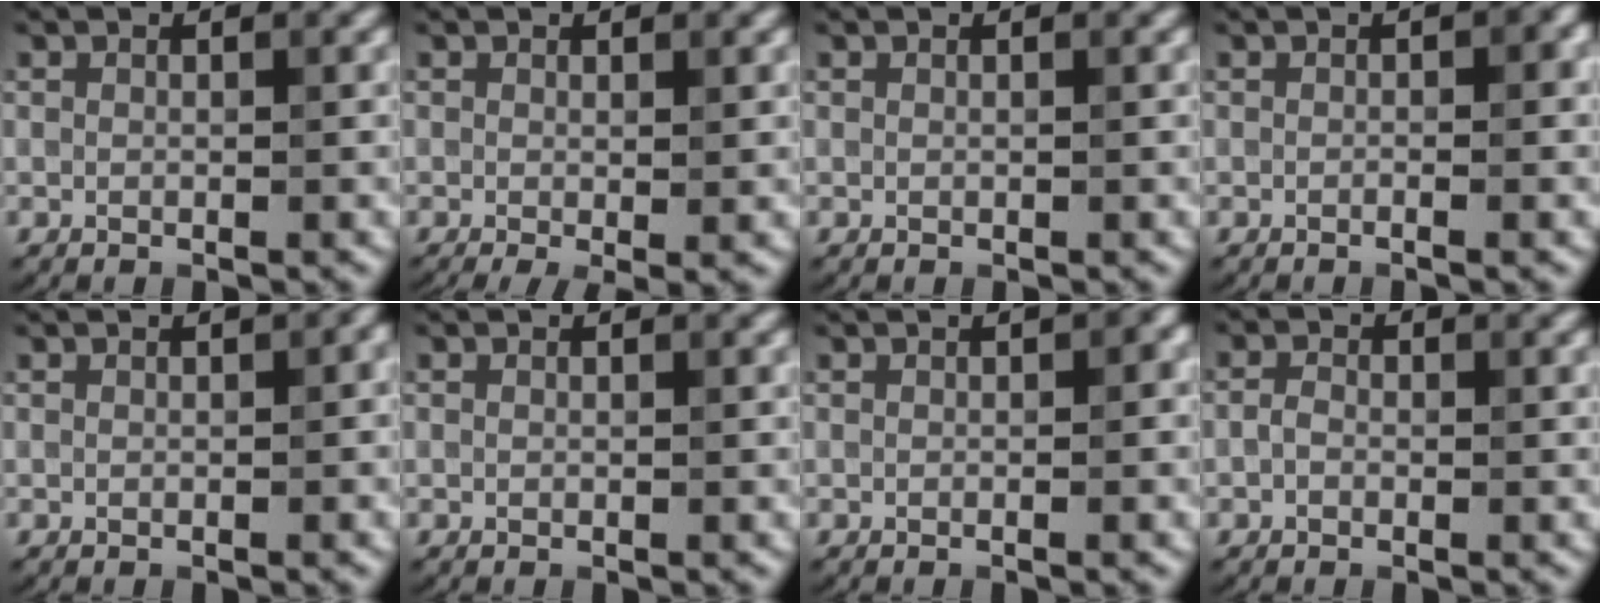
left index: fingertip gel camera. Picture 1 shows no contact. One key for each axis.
{"total": 2.0, "fx": -0.4, "fy": 0.3, "fz": 1.9, "tx": -0.034, "ty": -0.014, "tz": -0.007}
{"total": 0.0}
{"total": 1.8, "fx": -0.2, "fy": 0.3, "fz": 1.8, "tx": -0.024, "ty": -0.001, "tz": -0.006}
{"total": 1.2, "fx": -0.2, "fy": 0.2, "fz": 1.2, "tx": -0.015, "ty": 0.003, "tz": -0.002}
{"total": 0.0}
{"total": 1.9, "fx": -0.2, "fy": 0.2, "fz": 1.8, "tx": -0.024, "ty": 0.000, "tz": -0.004}
{"total": 1.2, "fx": -0.4, "fy": 0.9, "fz": 0.7, "tx": -0.014, "ty": 0.003, "tz": -0.013}